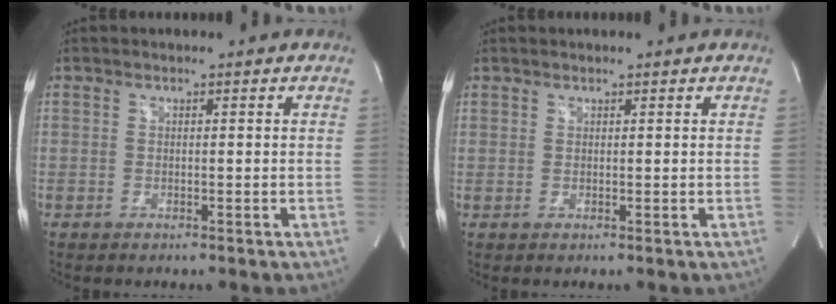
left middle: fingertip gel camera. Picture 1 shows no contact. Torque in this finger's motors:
{"motor_torque": [0.29, -0.33, -0.21, -0.21]}